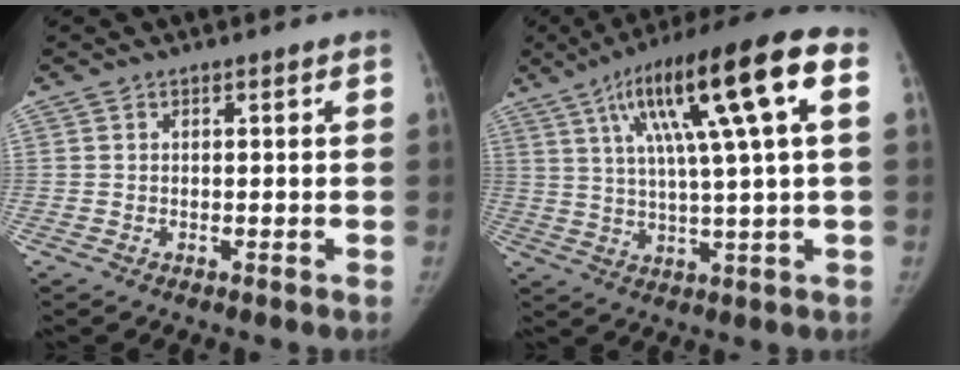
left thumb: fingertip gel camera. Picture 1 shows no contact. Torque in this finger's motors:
{"motor_torque": [0.47, 0.48, 1.99, -0.75, 0.53]}